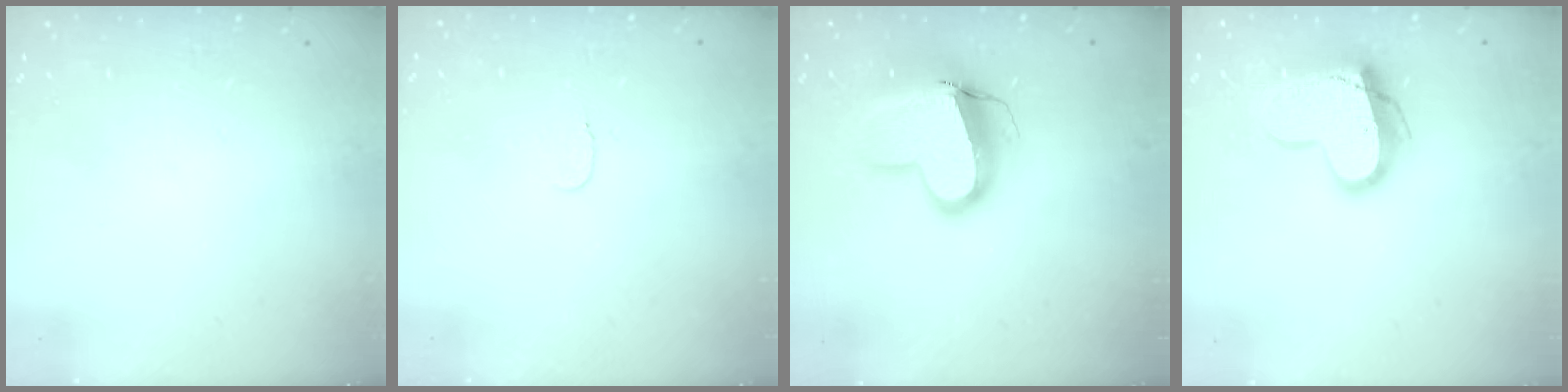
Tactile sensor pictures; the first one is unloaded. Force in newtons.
{"total": 3.6, "press": 3.6, "slide": 0.4}
{"total": 13.6, "press": 13.5, "slide": 1.7}
{"total": 14.0, "press": 14.0, "slide": 0.6}